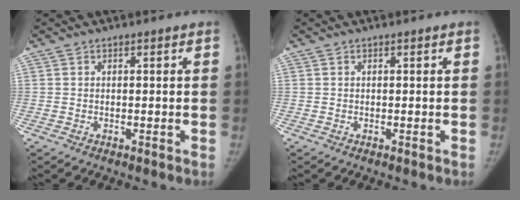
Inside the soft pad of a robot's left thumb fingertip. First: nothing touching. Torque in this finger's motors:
{"motor_torque": [0.13, -0.09, 0.12, -0.05, 0.07]}